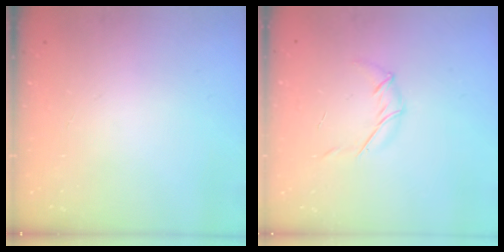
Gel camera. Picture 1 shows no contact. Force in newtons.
{"total": 5.5, "press": 5.3, "slide": 1.4}